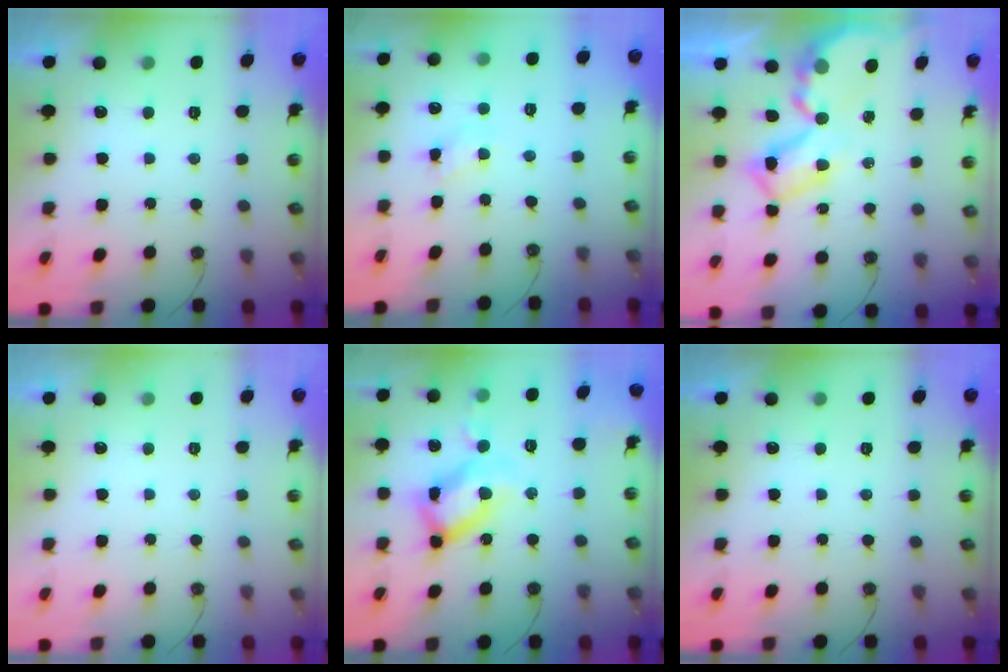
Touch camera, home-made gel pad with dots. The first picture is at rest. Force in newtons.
{"total": 5.3, "press": 5.3, "slide": 0.3}
{"total": 8.2, "press": 8.2, "slide": 0.7}
{"total": 0.0}
{"total": 18.5, "press": 18.5, "slide": 1.3}
{"total": 0.0}